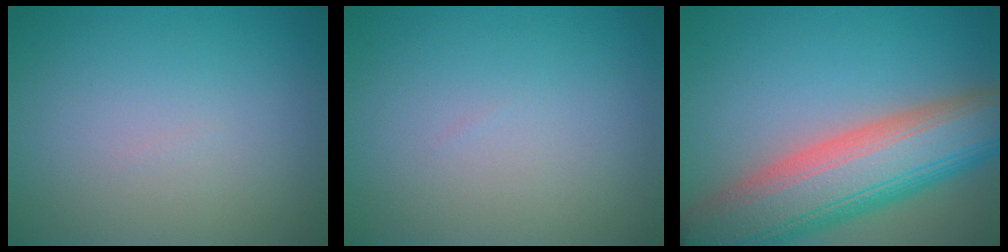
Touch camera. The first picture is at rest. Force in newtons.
{"total": 0.0}
{"total": 11.7, "press": 11.6, "slide": 0.7}